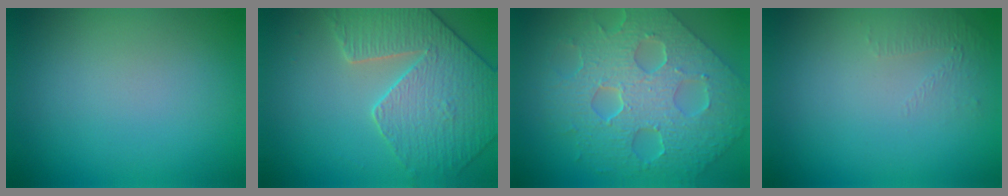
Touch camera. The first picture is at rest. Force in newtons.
{"total": 4.4, "press": 4.4, "slide": 0.2}
{"total": 8.7, "press": 6.4, "slide": 5.9}
{"total": 0.9, "press": 0.4, "slide": 0.8}